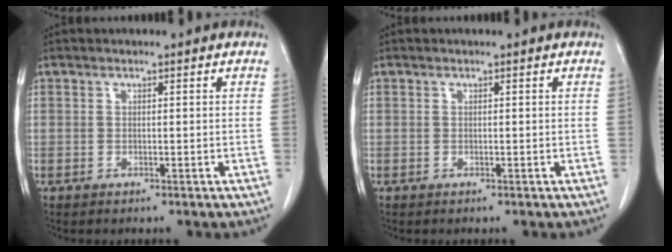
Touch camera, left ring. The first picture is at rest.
{"total": 0.0}